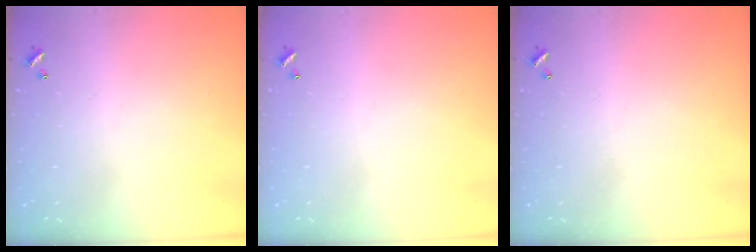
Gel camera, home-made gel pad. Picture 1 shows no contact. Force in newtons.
{"total": 0.0}
{"total": 0.0}